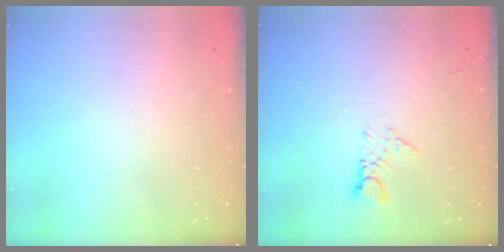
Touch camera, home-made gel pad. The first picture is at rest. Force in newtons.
{"total": 2.8, "press": 2.8, "slide": 0.2}